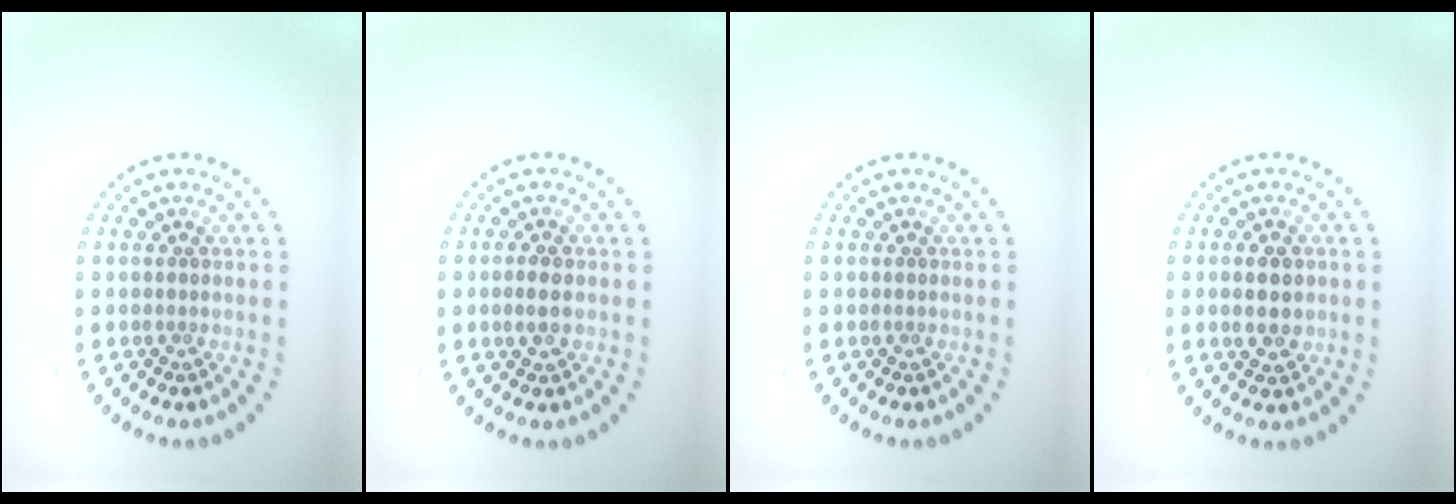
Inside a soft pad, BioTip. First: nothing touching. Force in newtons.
{"total": 1.8, "press": 1.8, "slide": 0.2}
{"total": 0.0}
{"total": 2.6, "press": 2.6, "slide": 0.1}